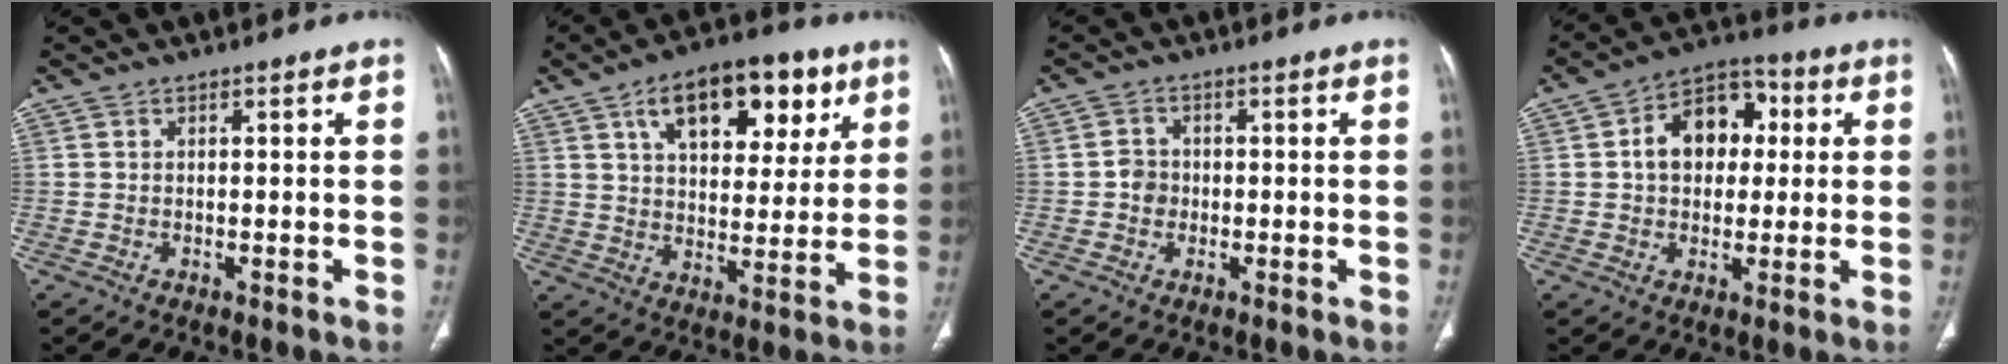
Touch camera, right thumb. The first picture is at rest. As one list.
[{"total": 19.7, "force": [9.5, 10.4, 13.8], "torque": [-0.167, -0.015, 0.151]}, {"total": 2.9, "force": [-0.4, 2.6, 1.2], "torque": [-0.009, 0.008, -0.011]}, {"total": 12.2, "force": [1.9, 8.8, 8.3], "torque": [-0.097, 0.022, 0.022]}]